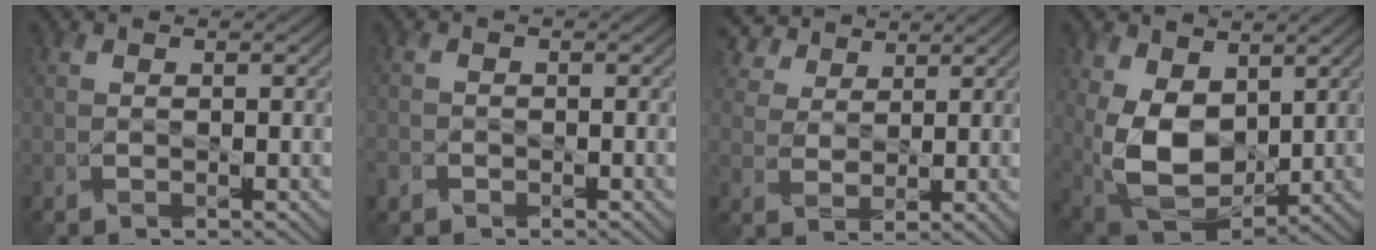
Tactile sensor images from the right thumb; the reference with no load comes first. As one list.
[{"total": 1.5, "force": [-1.1, 1.0, 0.0], "torque": [0.005, -0.007, -0.028]}, {"total": 5.2, "force": [3.9, 2.7, 2.0], "torque": [-0.053, 0.007, 0.083]}, {"total": 11.9, "force": [2.7, 7.9, 8.5], "torque": [-0.209, -0.013, 0.058]}]